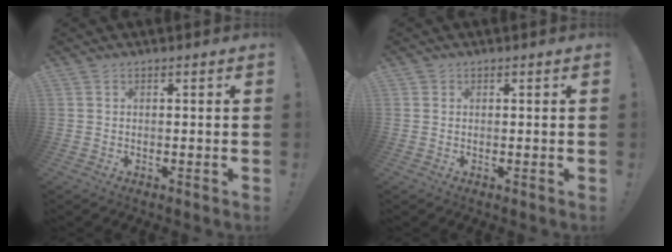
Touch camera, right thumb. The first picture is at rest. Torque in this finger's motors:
{"motor_torque": [0.06, 0.12, 0.27, -0.02, -0.11]}